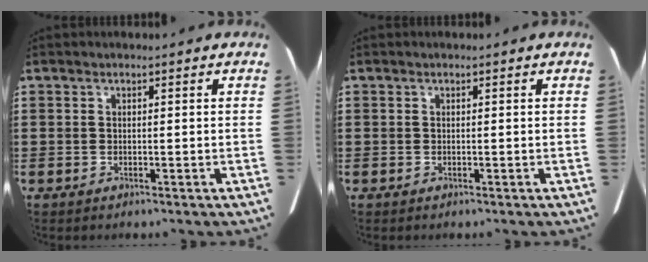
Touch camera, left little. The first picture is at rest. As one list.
[{"total": 0.0}]